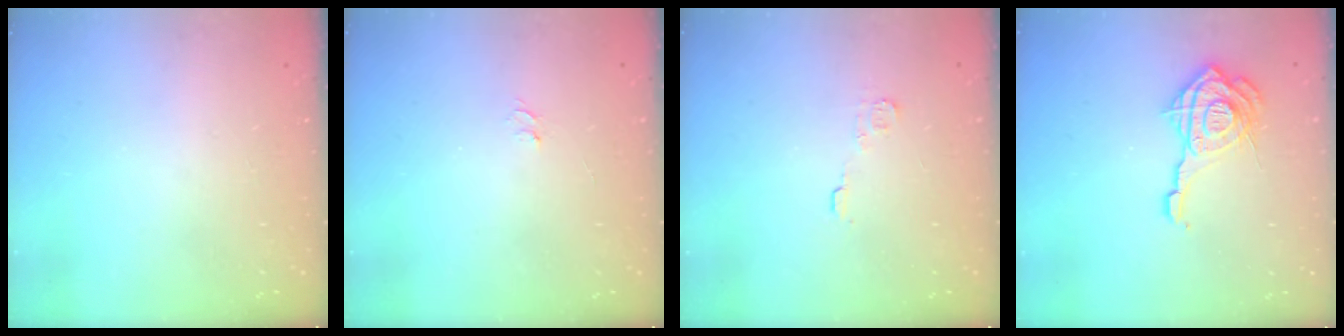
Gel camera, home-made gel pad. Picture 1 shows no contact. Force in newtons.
{"total": 3.5, "press": 3.4, "slide": 0.4}
{"total": 4.3, "press": 4.3, "slide": 0.5}
{"total": 15.1, "press": 14.9, "slide": 2.1}